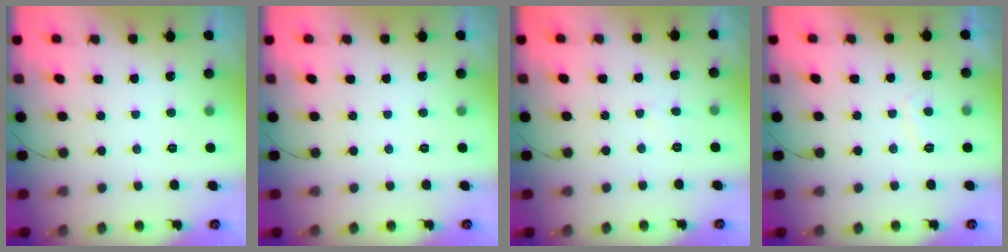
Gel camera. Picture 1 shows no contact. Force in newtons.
{"total": 0.0}
{"total": 3.0, "press": 3.0, "slide": 0.3}
{"total": 2.8, "press": 2.7, "slide": 0.7}